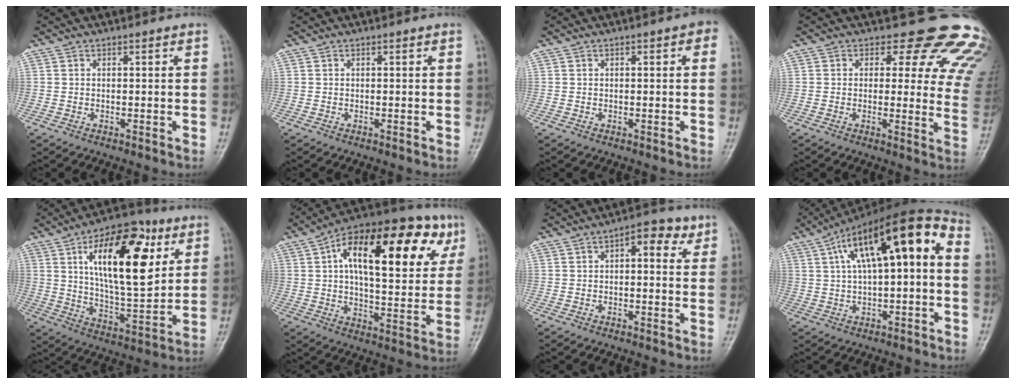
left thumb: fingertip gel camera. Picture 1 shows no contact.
{"total": 0.0}
{"total": 2.4, "force": [0.6, 1.0, 2.1], "torque": [-0.022, 0.009, 0.002]}
{"total": 16.5, "force": [13.9, 7.1, 5.4], "torque": [0.000, -0.099, 0.123]}
{"total": 21.4, "force": [7.7, 9.2, 17.8], "torque": [-0.251, -0.030, 0.123]}
{"total": 26.5, "force": [9.4, 11.7, 21.9], "torque": [-0.293, 0.021, 0.130]}
{"total": 5.7, "force": [2.2, 2.8, 4.4], "torque": [-0.035, 0.006, 0.018]}
{"total": 17.0, "force": [2.9, 6.2, 15.5], "torque": [-0.236, 0.055, 0.036]}